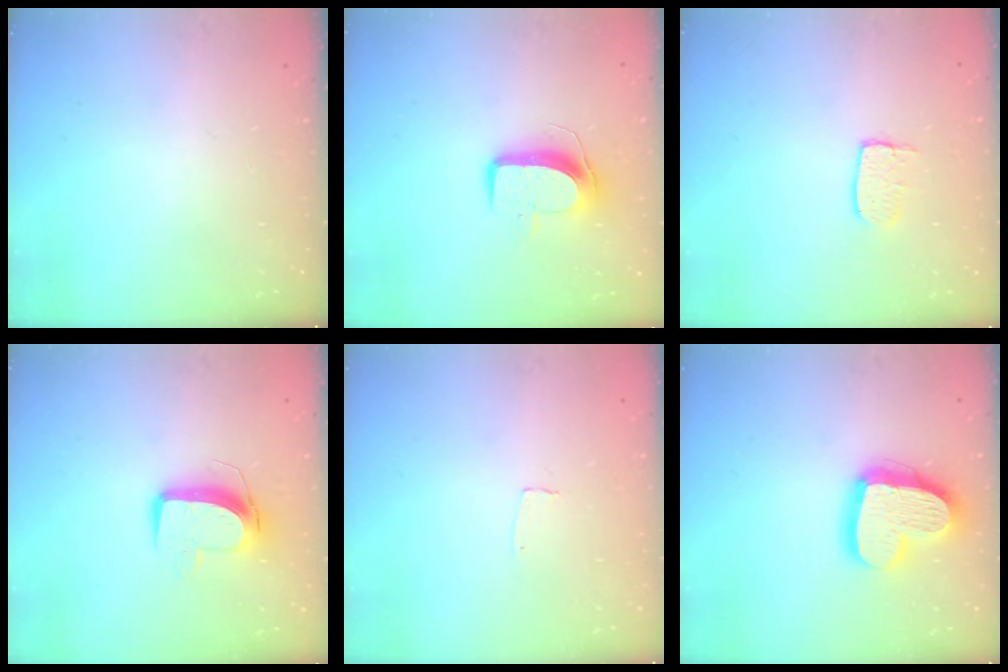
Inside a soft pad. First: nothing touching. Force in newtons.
{"total": 9.5, "press": 9.5, "slide": 0.5}
{"total": 6.0, "press": 6.0, "slide": 0.5}
{"total": 10.5, "press": 10.4, "slide": 0.9}
{"total": 3.0, "press": 3.0, "slide": 0.2}
{"total": 19.3, "press": 19.3, "slide": 1.6}